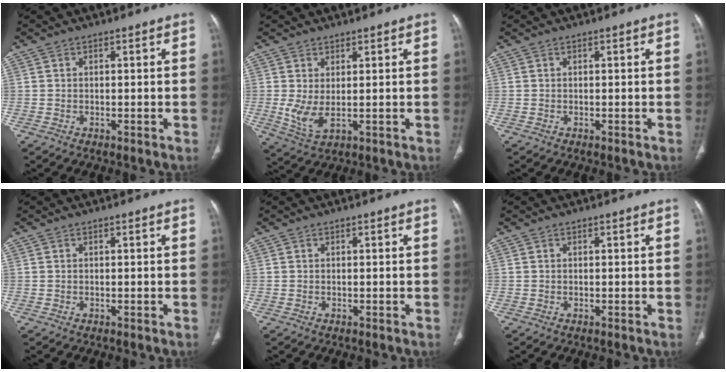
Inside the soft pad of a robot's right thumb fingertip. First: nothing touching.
{"total": 4.9, "force": [0.4, 1.9, 4.5], "torque": [-0.101, -0.011, 0.017]}
{"total": 0.0}
{"total": 0.0}
{"total": 0.0}
{"total": 0.0}